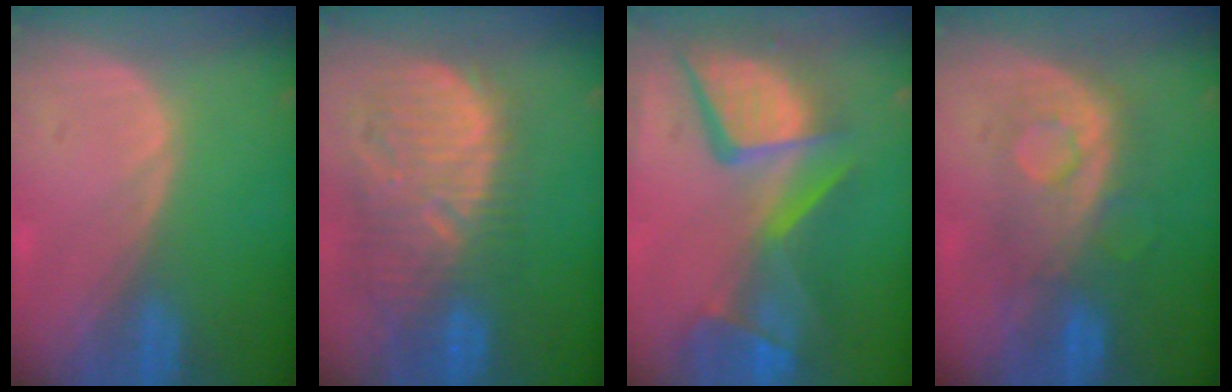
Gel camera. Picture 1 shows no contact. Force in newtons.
{"total": 12.5, "press": 11.2, "slide": 5.6}
{"total": 13.6, "press": 11.1, "slide": 7.9}
{"total": 7.9, "press": 7.9, "slide": 0.1}